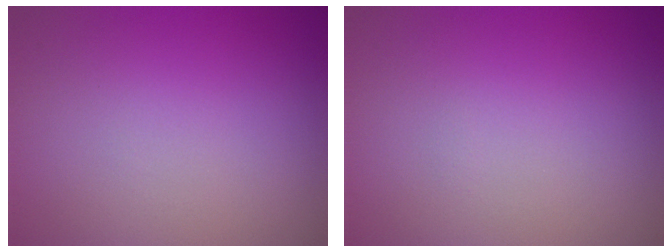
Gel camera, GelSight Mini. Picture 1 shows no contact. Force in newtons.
{"total": 0.0}